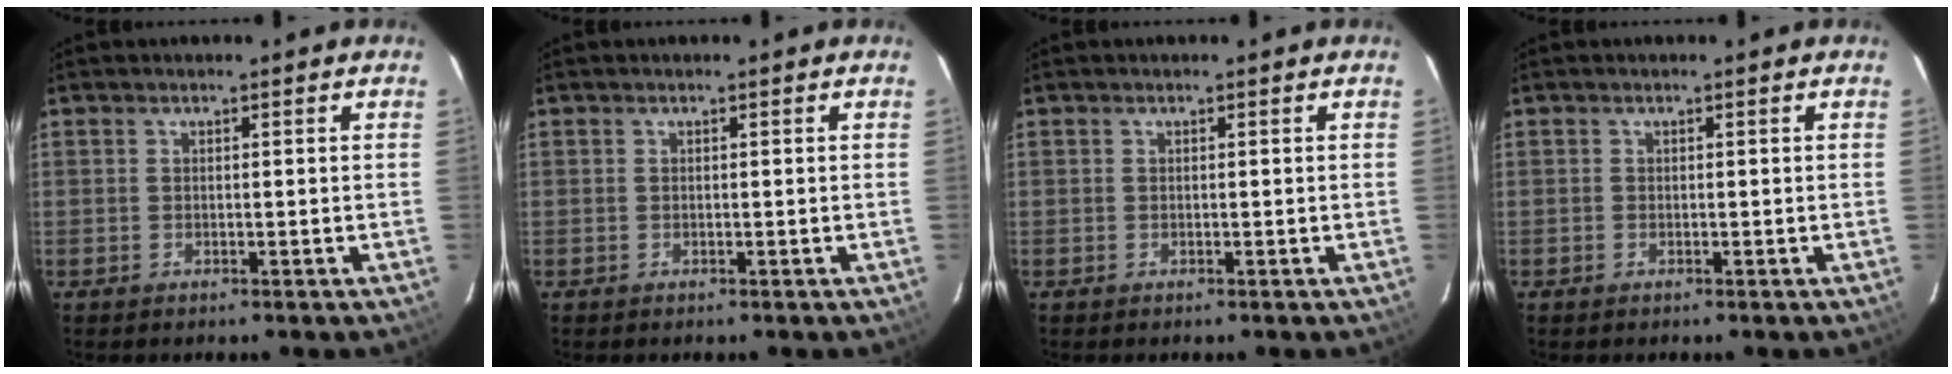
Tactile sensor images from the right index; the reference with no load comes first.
{"total": 0.0}
{"total": 0.0}
{"total": 0.0}